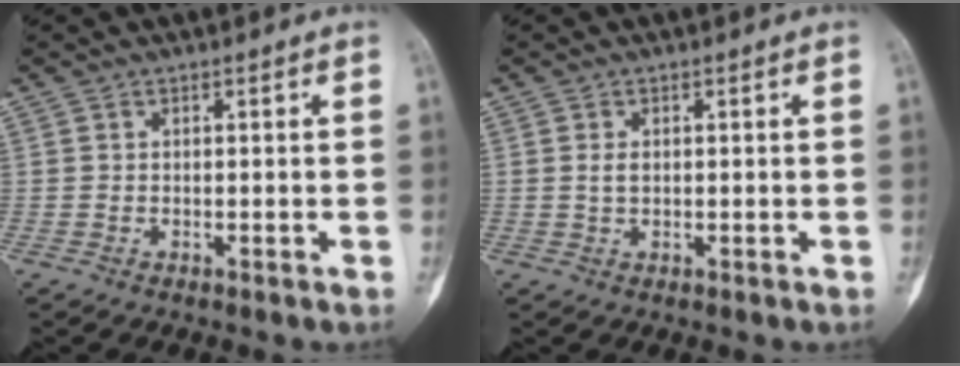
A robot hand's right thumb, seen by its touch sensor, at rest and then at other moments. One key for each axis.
{"total": 1.5, "fx": 0.2, "fy": 0.9, "fz": 1.2, "tx": -0.022, "ty": -0.001, "tz": 0.005}